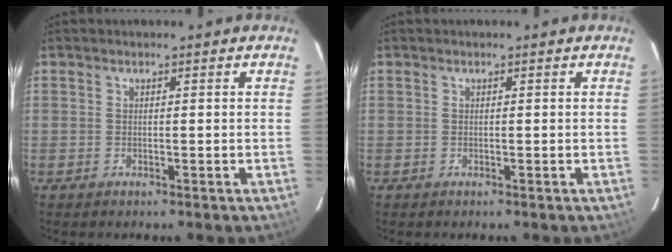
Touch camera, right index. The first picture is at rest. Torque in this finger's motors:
{"motor_torque": [0.14, 0.15, -0.02, 0.00]}